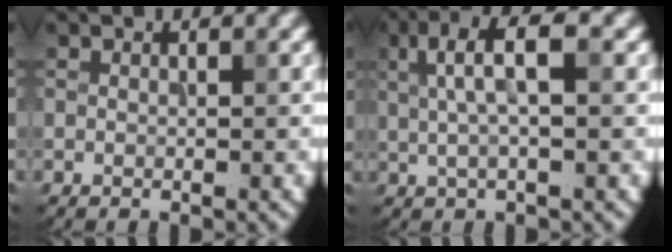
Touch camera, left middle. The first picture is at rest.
{"total": 4.8, "force": [1.3, 1.4, 4.4], "torque": [-0.083, 0.009, 0.021]}